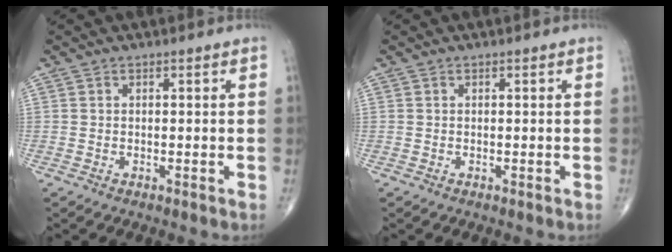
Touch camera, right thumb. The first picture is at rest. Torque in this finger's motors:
{"motor_torque": [0.00, 0.00, 0.00, 0.00, 0.00]}